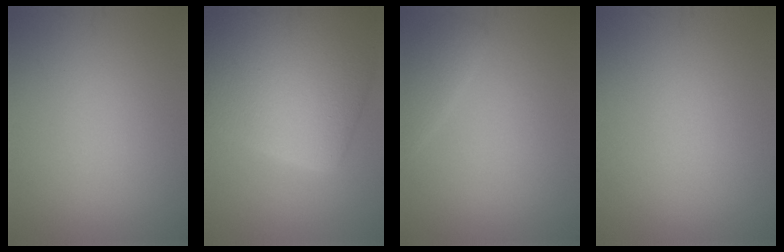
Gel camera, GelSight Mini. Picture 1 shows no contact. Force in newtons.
{"total": 13.0, "press": 13.0, "slide": 0.5}
{"total": 1.5, "press": 1.5, "slide": 0.1}
{"total": 0.0}